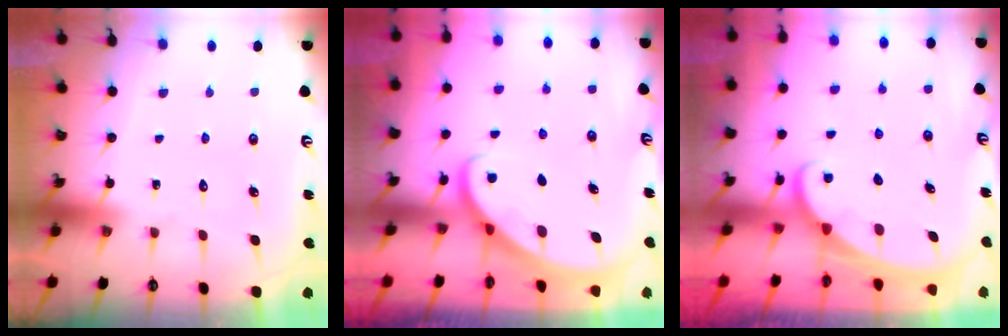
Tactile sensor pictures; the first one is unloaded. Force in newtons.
{"total": 2.7, "press": 2.7, "slide": 0.2}
{"total": 1.6, "press": 1.6, "slide": 0.1}